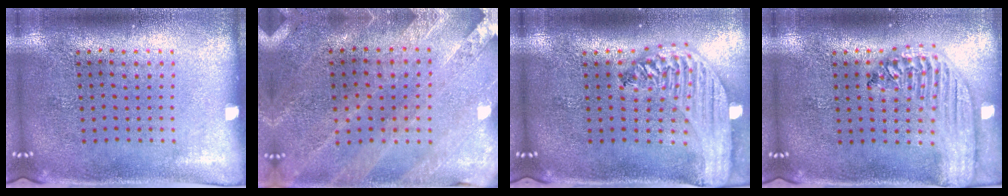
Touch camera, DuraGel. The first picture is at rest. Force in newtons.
{"total": 0.6, "press": 0.6, "slide": 0.2}
{"total": 3.0, "press": 2.4, "slide": 1.8}
{"total": 2.2, "press": 1.9, "slide": 1.1}